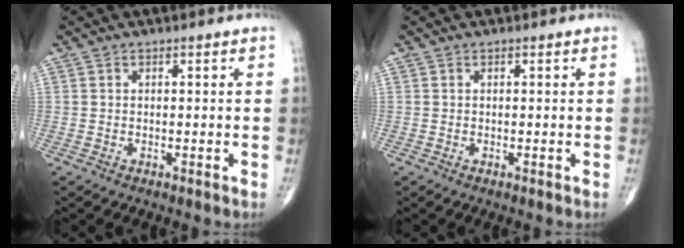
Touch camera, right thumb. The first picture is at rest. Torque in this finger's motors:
{"motor_torque": [-0.01, -0.01, 0.02, -0.03, 0.03]}